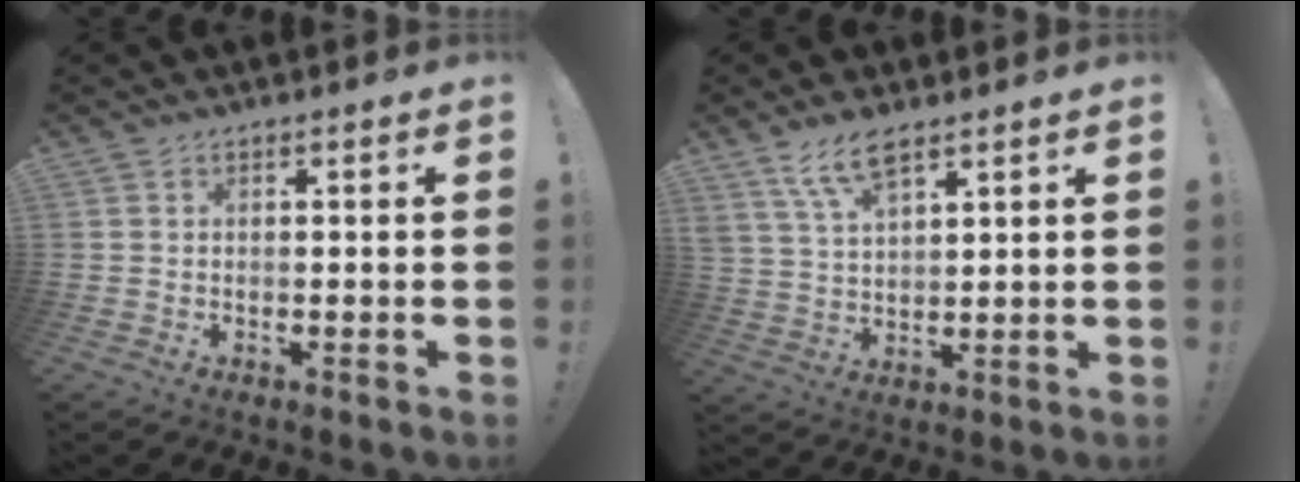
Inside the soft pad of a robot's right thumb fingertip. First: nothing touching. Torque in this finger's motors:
{"motor_torque": [0.06, 0.08, 0.27, 0.23, 0.01]}